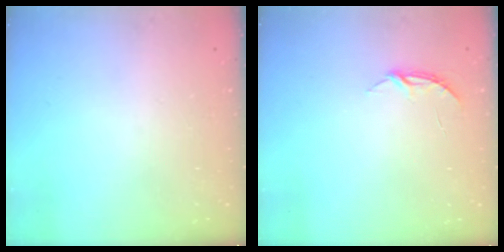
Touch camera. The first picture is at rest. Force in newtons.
{"total": 3.7, "press": 3.7, "slide": 0.3}